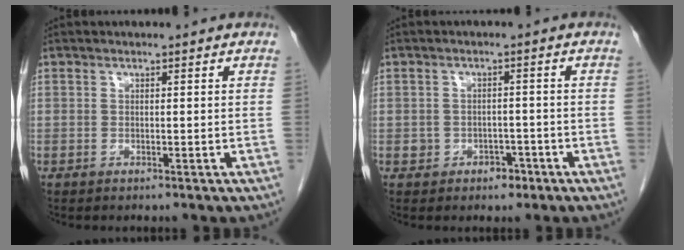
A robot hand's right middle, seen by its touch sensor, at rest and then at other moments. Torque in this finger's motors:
{"motor_torque": [-0.02, 0.07, 0.00, 0.00]}